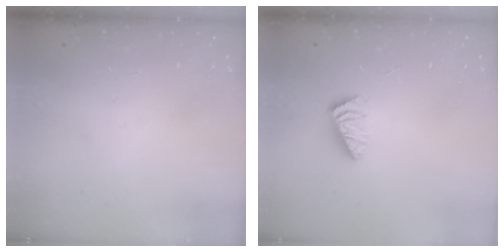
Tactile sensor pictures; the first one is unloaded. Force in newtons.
{"total": 2.5, "press": 2.4, "slide": 0.4}